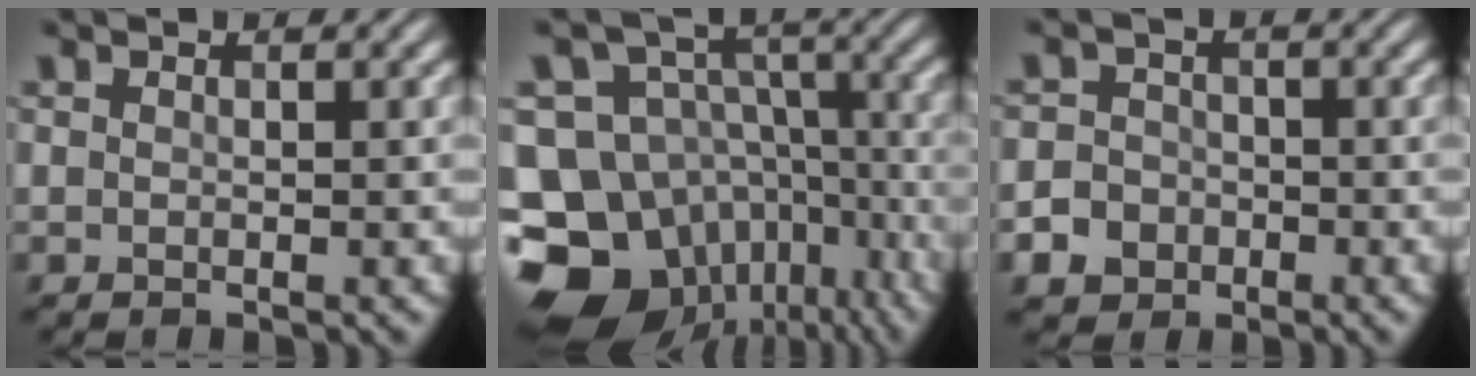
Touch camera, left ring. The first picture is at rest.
{"total": 18.0, "force": [-9.0, 13.4, 8.0], "torque": [-0.167, -0.019, -0.112]}
{"total": 4.2, "force": [-2.1, 3.5, 0.9], "torque": [0.004, -0.007, -0.052]}